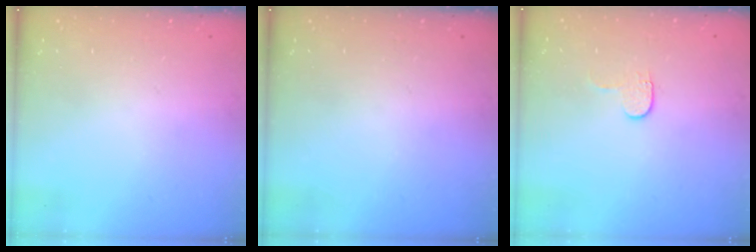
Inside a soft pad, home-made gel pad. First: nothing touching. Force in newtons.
{"total": 0.0}
{"total": 3.4, "press": 3.4, "slide": 0.4}